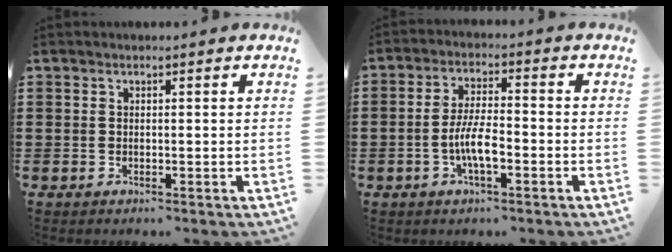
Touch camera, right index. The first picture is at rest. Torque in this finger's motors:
{"motor_torque": [1.24, 0.58, 0.75, 0.14]}